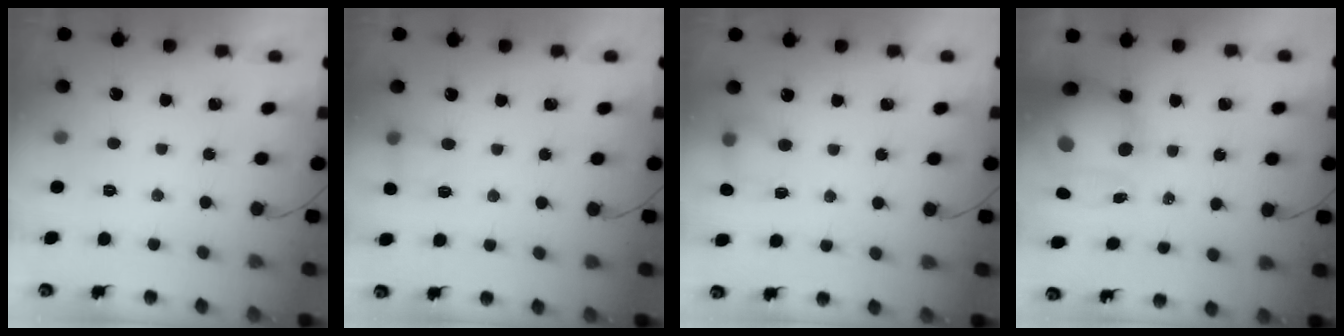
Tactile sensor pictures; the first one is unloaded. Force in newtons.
{"total": 4.7, "press": 4.4, "slide": 1.6}
{"total": 5.6, "press": 5.4, "slide": 1.5}
{"total": 14.0, "press": 13.6, "slide": 3.4}